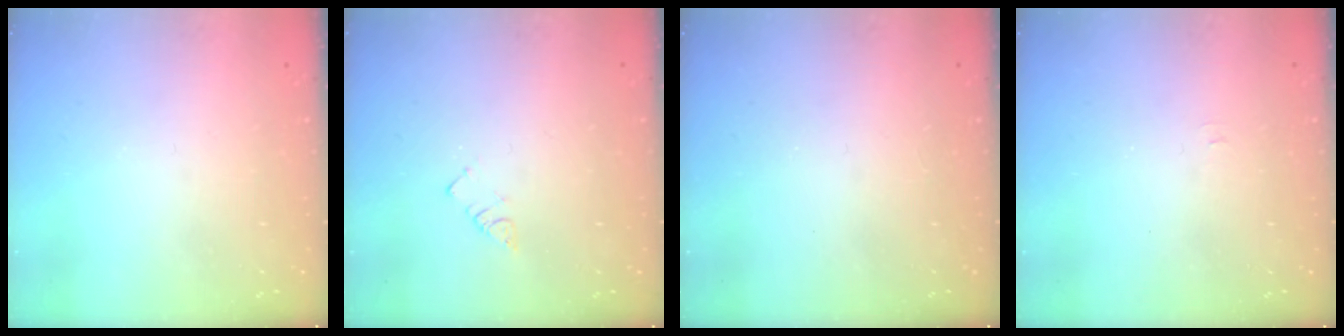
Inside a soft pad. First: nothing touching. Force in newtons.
{"total": 2.3, "press": 2.3, "slide": 0.4}
{"total": 2.6, "press": 2.6, "slide": 0.4}
{"total": 3.3, "press": 3.3, "slide": 0.5}